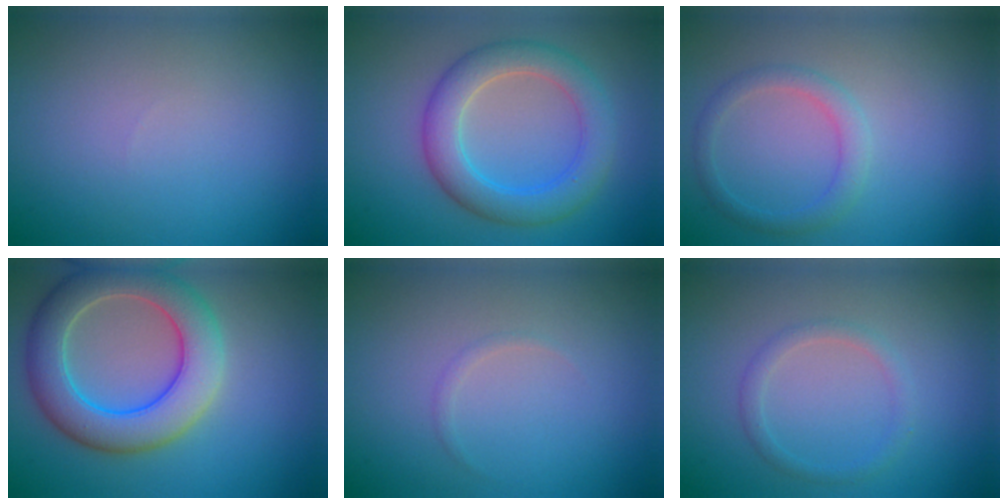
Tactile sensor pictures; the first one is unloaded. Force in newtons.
{"total": 5.2, "press": 5.2, "slide": 0.0}
{"total": 2.0, "press": 2.0, "slide": 0.1}
{"total": 7.5, "press": 7.5, "slide": 0.4}
{"total": 0.6, "press": 0.6, "slide": 0.1}
{"total": 1.5, "press": 1.5, "slide": 0.1}